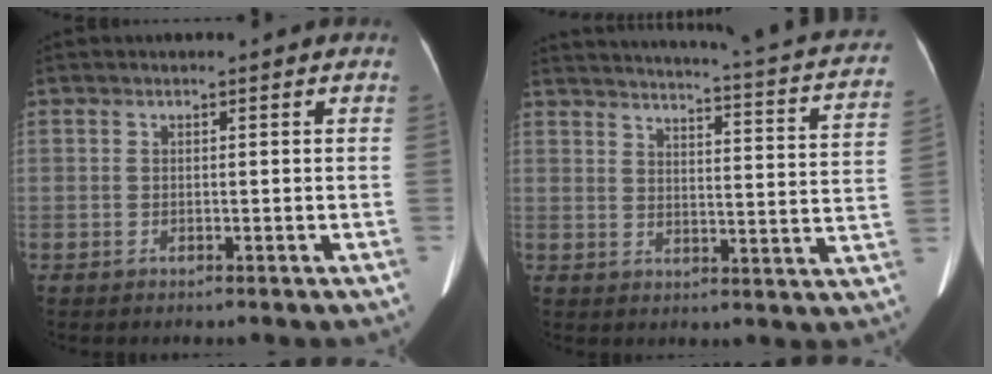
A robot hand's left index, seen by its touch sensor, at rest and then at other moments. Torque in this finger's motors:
{"motor_torque": [0.25, -1.89, 0.02, 0.02]}